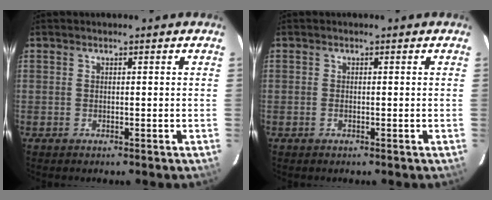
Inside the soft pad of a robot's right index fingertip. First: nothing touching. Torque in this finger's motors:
{"motor_torque": [-0.10, -0.04, -0.09, 0.00]}